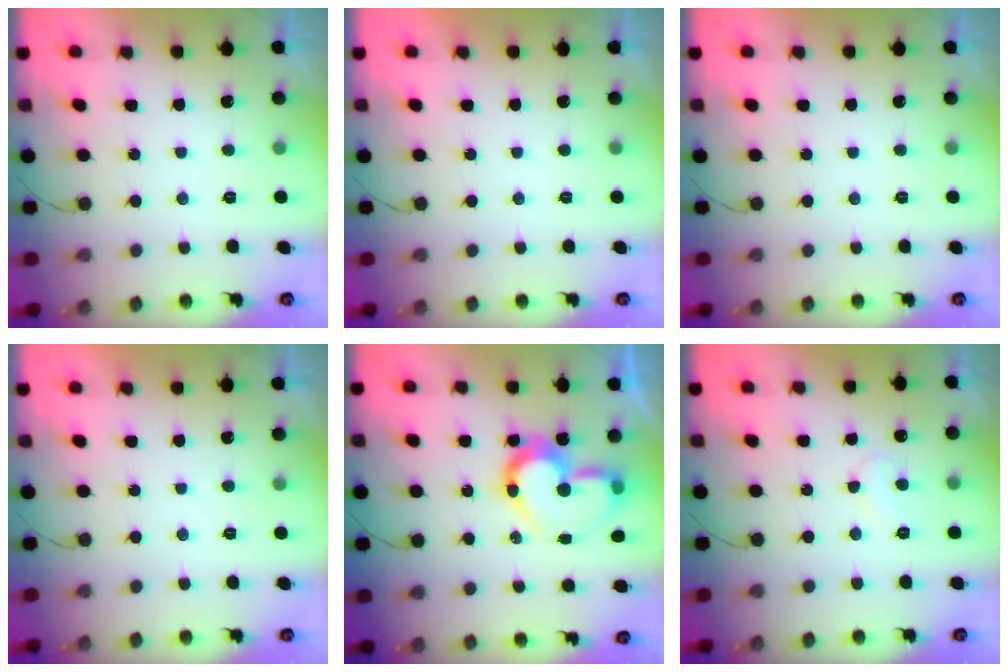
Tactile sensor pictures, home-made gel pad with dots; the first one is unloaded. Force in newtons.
{"total": 1.8, "press": 1.8, "slide": 0.0}
{"total": 0.0}
{"total": 1.7, "press": 1.7, "slide": 0.1}
{"total": 14.7, "press": 14.5, "slide": 2.4}
{"total": 6.8, "press": 6.8, "slide": 0.4}